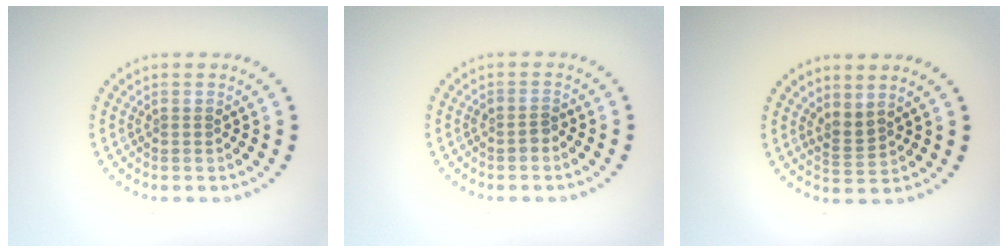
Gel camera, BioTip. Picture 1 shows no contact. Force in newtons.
{"total": 0.9, "press": 0.8, "slide": 0.5}
{"total": 1.8, "press": 1.3, "slide": 1.3}